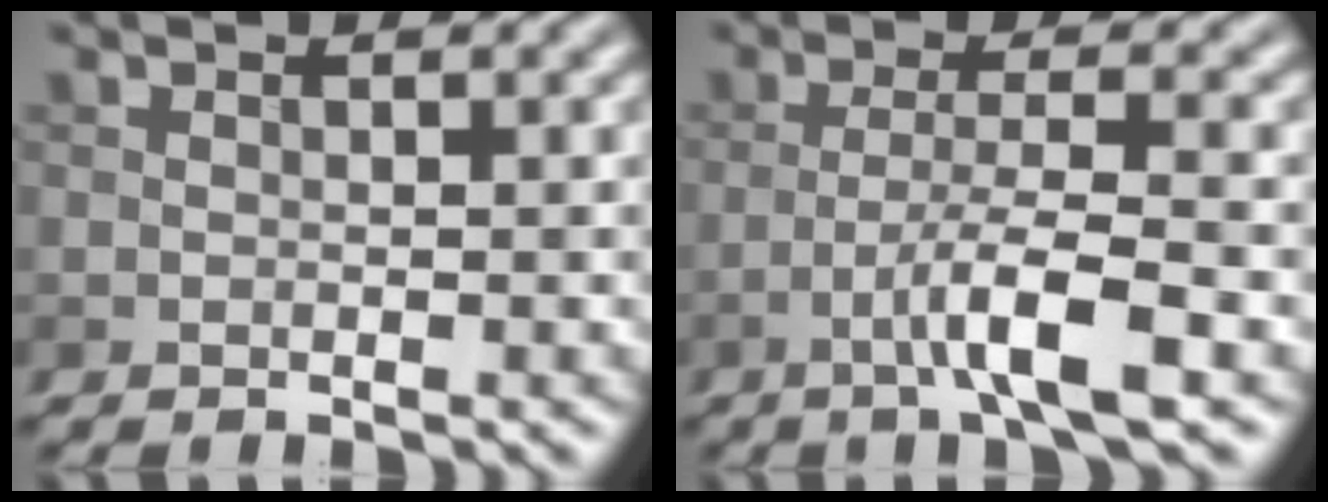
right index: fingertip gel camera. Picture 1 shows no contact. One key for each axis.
{"total": 5.1, "fx": -2.3, "fy": 0.5, "fz": 4.5, "tx": -0.078, "ty": 0.008, "tz": -0.046}